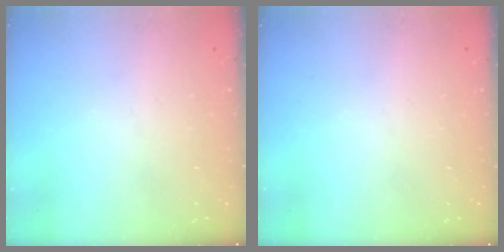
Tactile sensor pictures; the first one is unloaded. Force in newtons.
{"total": 0.0}